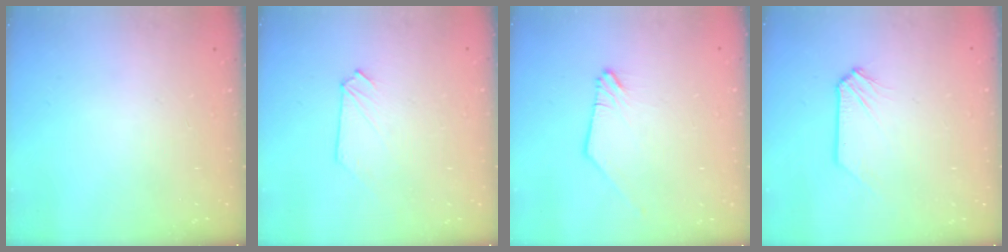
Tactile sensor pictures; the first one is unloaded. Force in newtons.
{"total": 0.0}
{"total": 0.0}
{"total": 0.0}